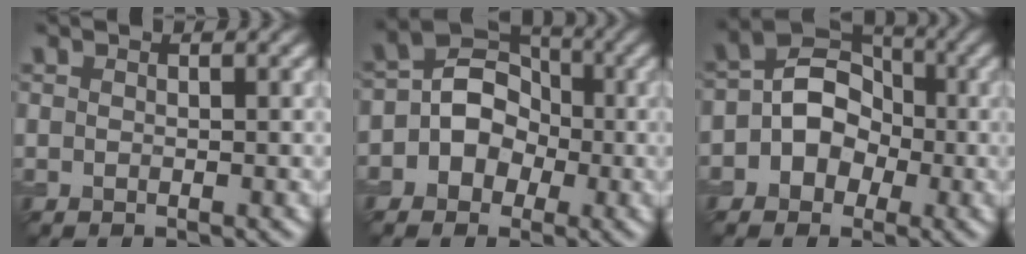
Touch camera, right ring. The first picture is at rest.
{"total": 5.7, "force": [-0.6, 5.0, 2.7], "torque": [-0.006, 0.021, -0.027]}
{"total": 5.8, "force": [-0.5, 4.9, 3.0], "torque": [-0.013, 0.019, -0.025]}